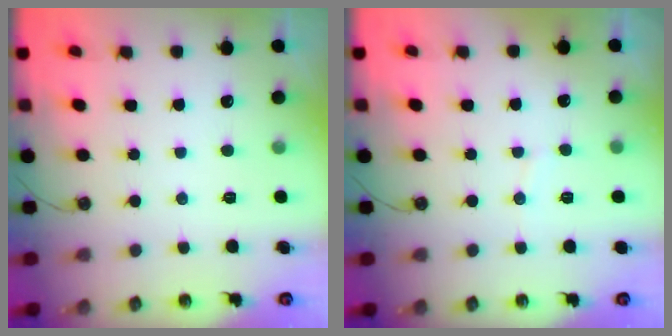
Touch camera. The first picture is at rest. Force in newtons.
{"total": 2.5, "press": 2.5, "slide": 0.2}